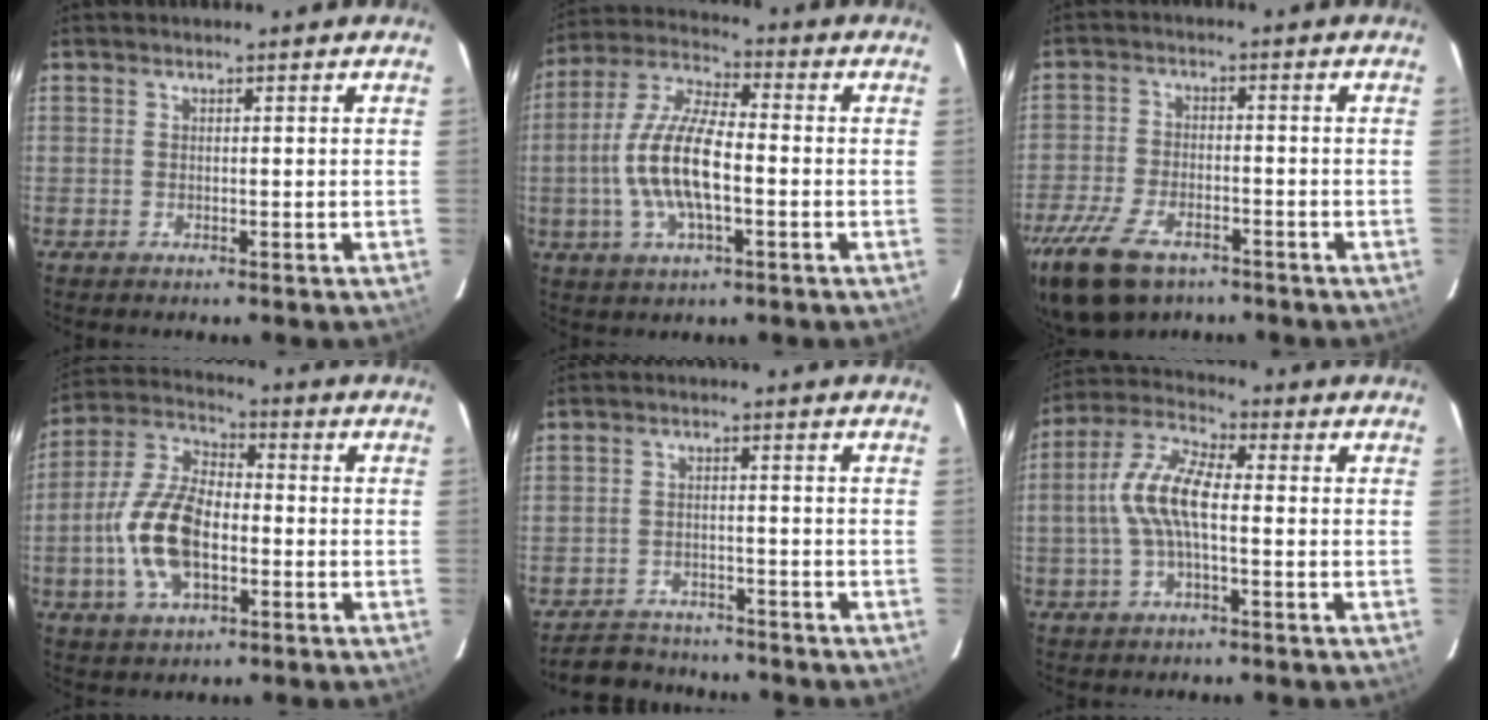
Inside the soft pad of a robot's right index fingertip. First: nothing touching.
{"total": 13.6, "force": [-2.4, 4.9, 12.4], "torque": [-0.258, 0.004, -0.049]}
{"total": 14.9, "force": [-9.8, 7.5, 8.2], "torque": [-0.208, -0.030, -0.178]}
{"total": 14.1, "force": [-3.3, 7.2, 11.6], "torque": [-0.246, 0.010, -0.062]}
{"total": 7.4, "force": [-6.7, 3.1, 1.1], "torque": [-0.042, 0.011, -0.098]}
{"total": 10.0, "force": [-0.8, 3.6, 9.3], "torque": [-0.200, 0.016, -0.020]}